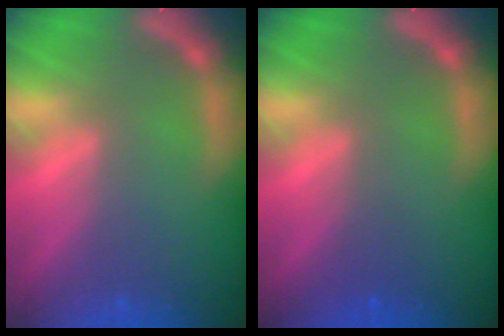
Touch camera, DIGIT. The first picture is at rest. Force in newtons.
{"total": 1.0}